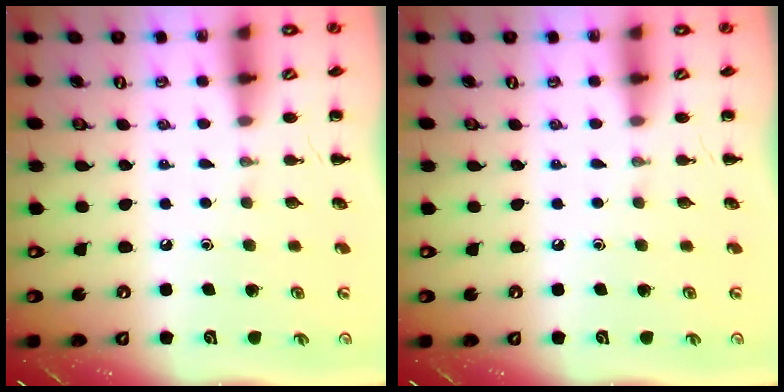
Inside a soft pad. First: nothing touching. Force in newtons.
{"total": 0.0}